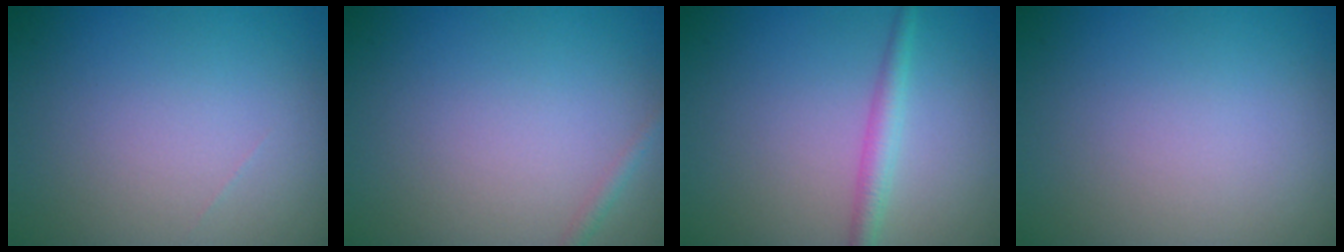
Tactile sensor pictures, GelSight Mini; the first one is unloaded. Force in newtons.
{"total": 0.8, "press": 0.7, "slide": 0.1}
{"total": 2.1, "press": 2.1, "slide": 0.0}
{"total": 0.0}